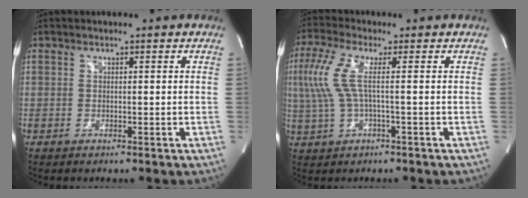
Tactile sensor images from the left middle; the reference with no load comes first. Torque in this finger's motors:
{"motor_torque": [0.72, -0.65, 0.17, 0.13]}